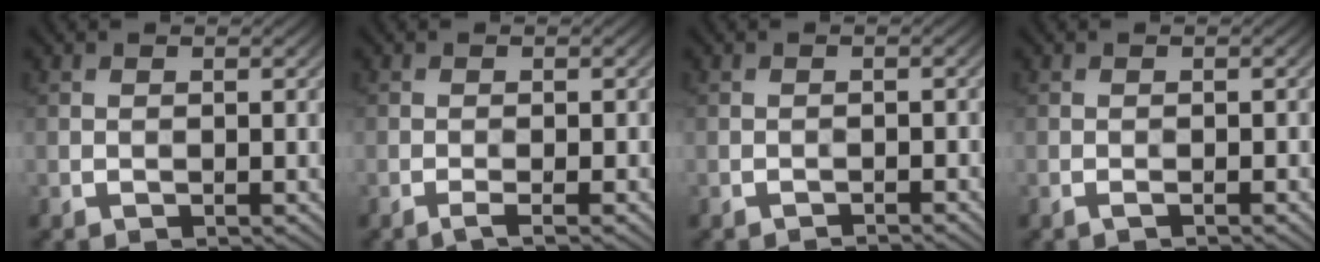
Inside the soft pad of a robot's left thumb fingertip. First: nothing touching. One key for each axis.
{"total": 1.7, "fx": -1.0, "fy": 0.1, "fz": 1.4, "tx": -0.022, "ty": 0.005, "tz": -0.020}
{"total": 0.9, "fx": -0.8, "fy": 0.1, "fz": 0.3, "tx": -0.002, "ty": 0.001, "tz": -0.016}
{"total": 0.9, "fx": -0.6, "fy": 0.1, "fz": 0.7, "tx": -0.012, "ty": 0.001, "tz": -0.011}